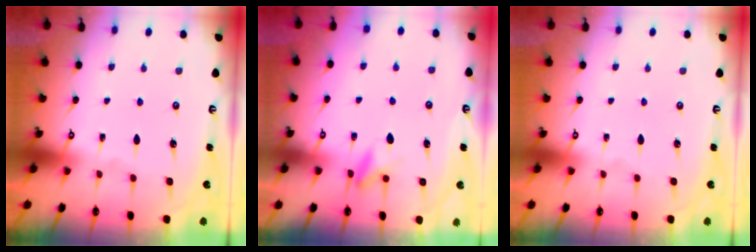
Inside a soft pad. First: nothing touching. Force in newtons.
{"total": 5.0, "press": 4.8, "slide": 1.6}
{"total": 0.0}